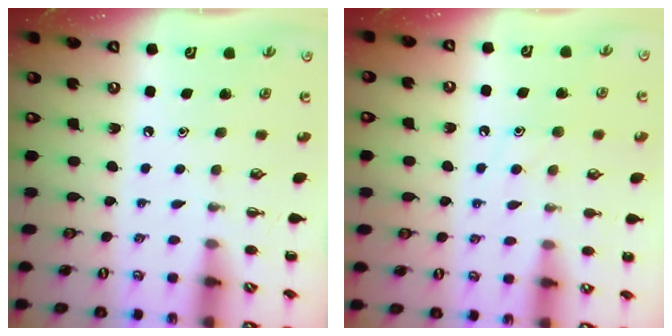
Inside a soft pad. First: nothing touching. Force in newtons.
{"total": 8.4, "press": 8.4, "slide": 1.2}